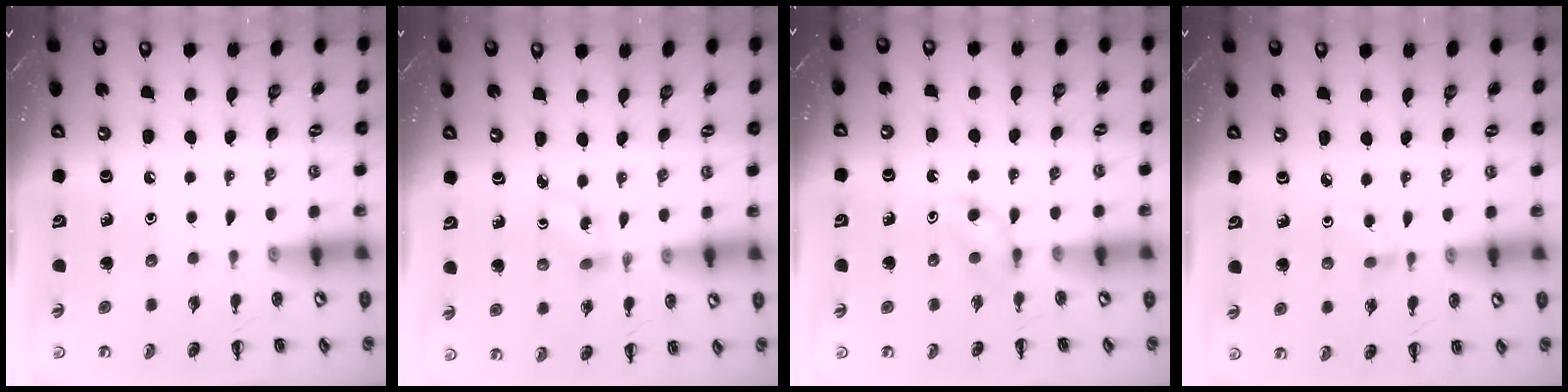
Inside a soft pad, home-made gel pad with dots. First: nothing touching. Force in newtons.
{"total": 2.1, "press": 1.9, "slide": 1.0}
{"total": 2.7, "press": 2.4, "slide": 1.1}
{"total": 2.3, "press": 2.1, "slide": 0.9}